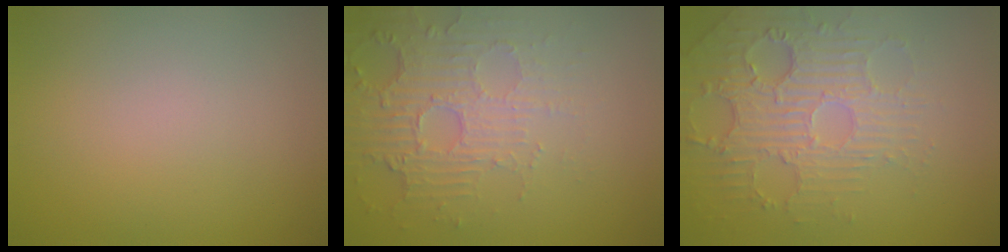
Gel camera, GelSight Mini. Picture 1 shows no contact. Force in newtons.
{"total": 4.6, "press": 3.4, "slide": 3.2}
{"total": 4.2, "press": 3.9, "slide": 1.7}